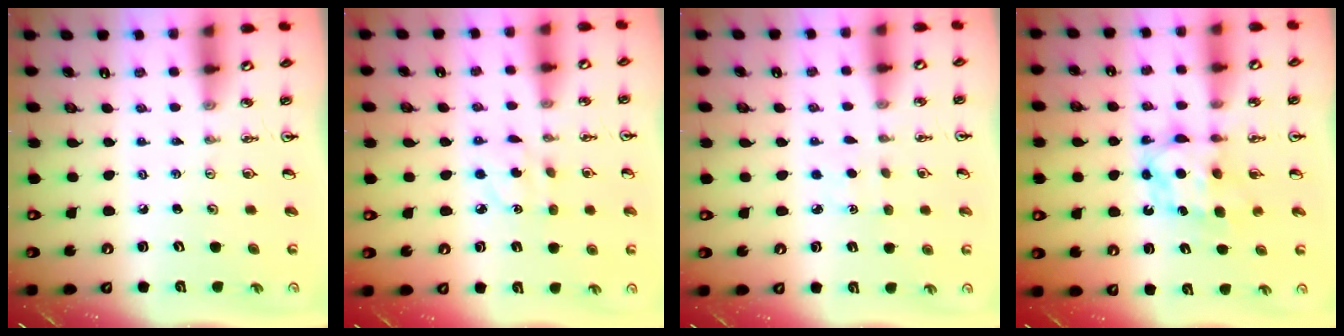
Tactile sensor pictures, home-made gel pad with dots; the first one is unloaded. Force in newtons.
{"total": 3.4, "press": 3.3, "slide": 0.3}
{"total": 1.5, "press": 1.5, "slide": 0.2}
{"total": 7.9, "press": 7.9, "slide": 0.7}